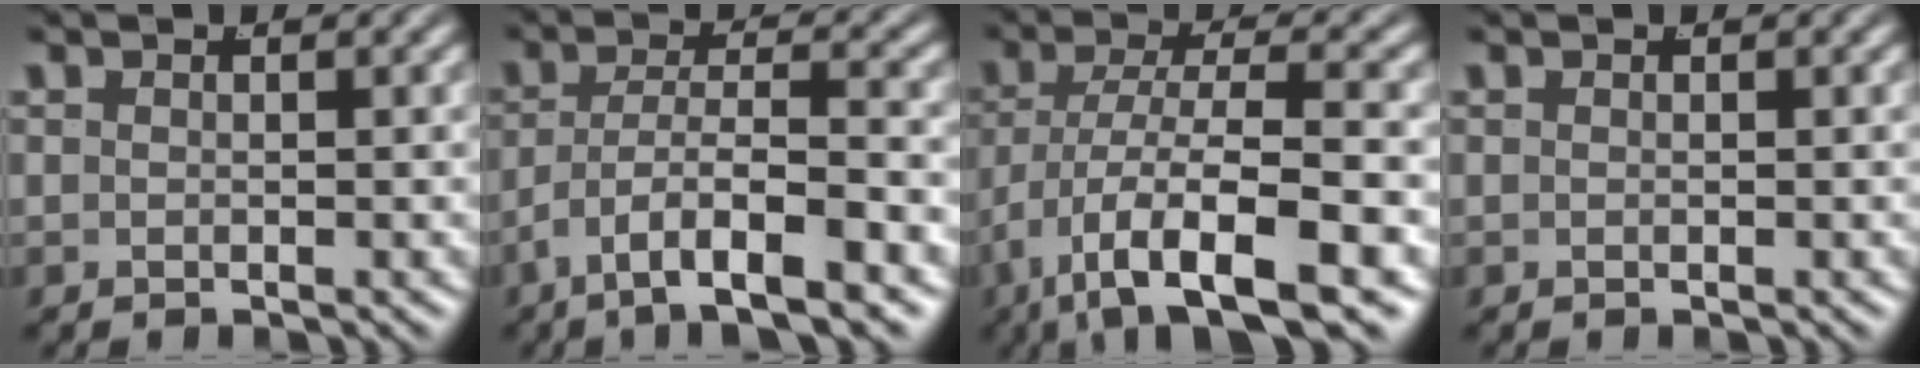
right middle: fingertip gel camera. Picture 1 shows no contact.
{"total": 6.1, "force": [-3.2, 2.1, 4.7], "torque": [-0.094, -0.024, -0.039]}
{"total": 9.7, "force": [-6.4, 3.3, 6.4], "torque": [-0.129, -0.041, -0.077]}
{"total": 0.0}